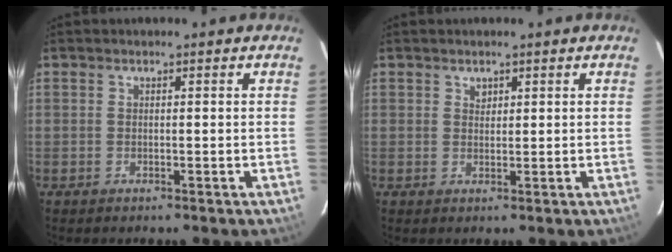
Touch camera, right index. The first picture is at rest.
{"total": 1.2, "force": [0.8, 0.9, 0.3], "torque": [0.000, 0.003, 0.014]}